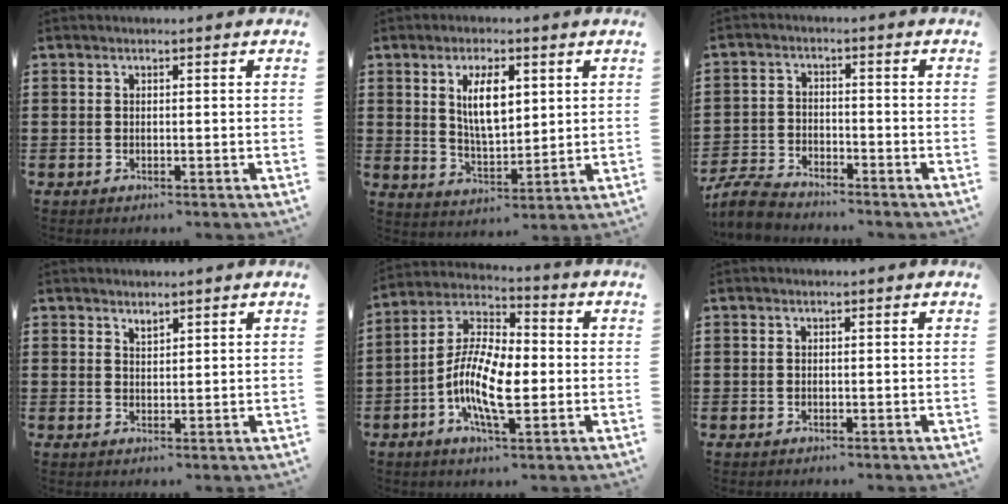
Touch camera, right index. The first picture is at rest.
{"total": 7.2, "force": [2.4, 2.9, 6.1], "torque": [-0.113, 0.000, 0.038]}
{"total": 4.9, "force": [-4.7, 0.8, 1.2], "torque": [-0.050, -0.006, -0.101]}
{"total": 1.3, "force": [1.3, 0.3, 0.2], "torque": [-0.006, -0.001, 0.025]}
{"total": 11.6, "force": [-3.0, 4.8, 10.1], "torque": [-0.225, -0.004, -0.061]}
{"total": 0.0}